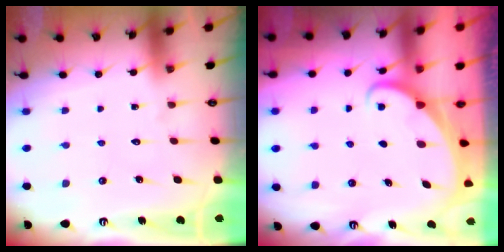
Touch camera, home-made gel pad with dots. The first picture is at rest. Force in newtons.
{"total": 1.6, "press": 1.6, "slide": 0.0}